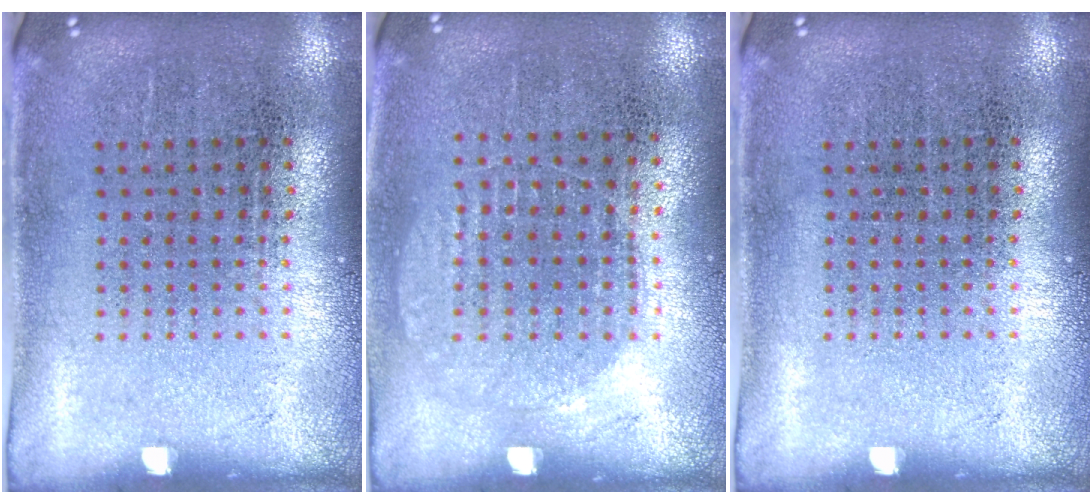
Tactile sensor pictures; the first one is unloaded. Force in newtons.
{"total": 0.7, "press": 0.6, "slide": 0.2}
{"total": 0.0}